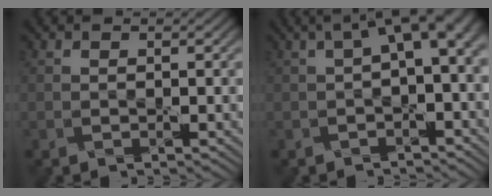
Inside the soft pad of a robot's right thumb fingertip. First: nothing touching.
{"total": 5.4, "force": [1.1, 2.1, 4.9], "torque": [-0.072, 0.012, 0.014]}